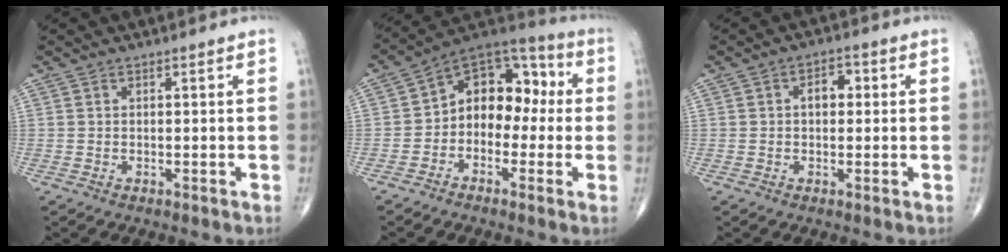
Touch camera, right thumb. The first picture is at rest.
{"total": 13.0, "force": [-0.6, 9.2, 9.1], "torque": [-0.090, 0.050, -0.031]}
{"total": 3.7, "force": [0.4, 2.5, 2.7], "torque": [-0.028, 0.013, 0.002]}